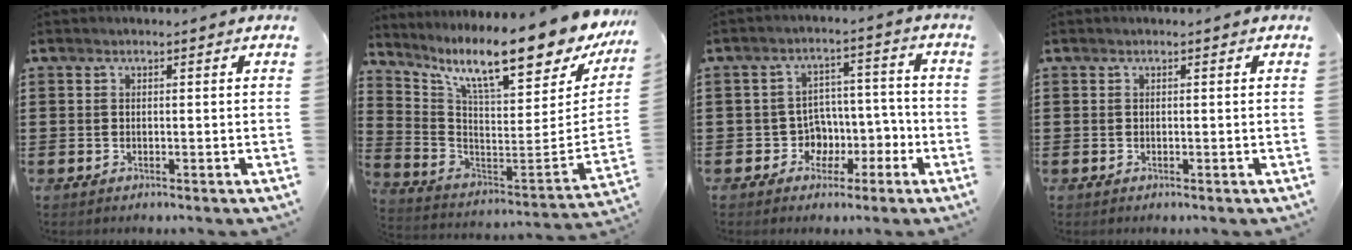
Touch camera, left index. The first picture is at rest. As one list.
[{"total": 13.2, "force": [9.7, 1.4, 8.9], "torque": [-0.172, -0.081, 0.156]}, {"total": 5.6, "force": [-1.5, 5.2, 1.2], "torque": [-0.035, 0.000, -0.025]}, {"total": 0.0}]